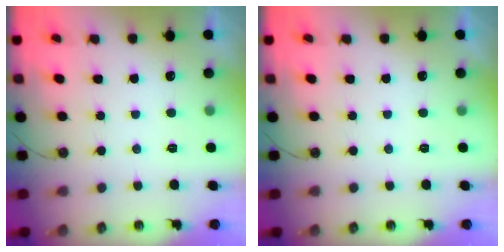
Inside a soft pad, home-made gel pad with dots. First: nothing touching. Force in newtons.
{"total": 0.0}